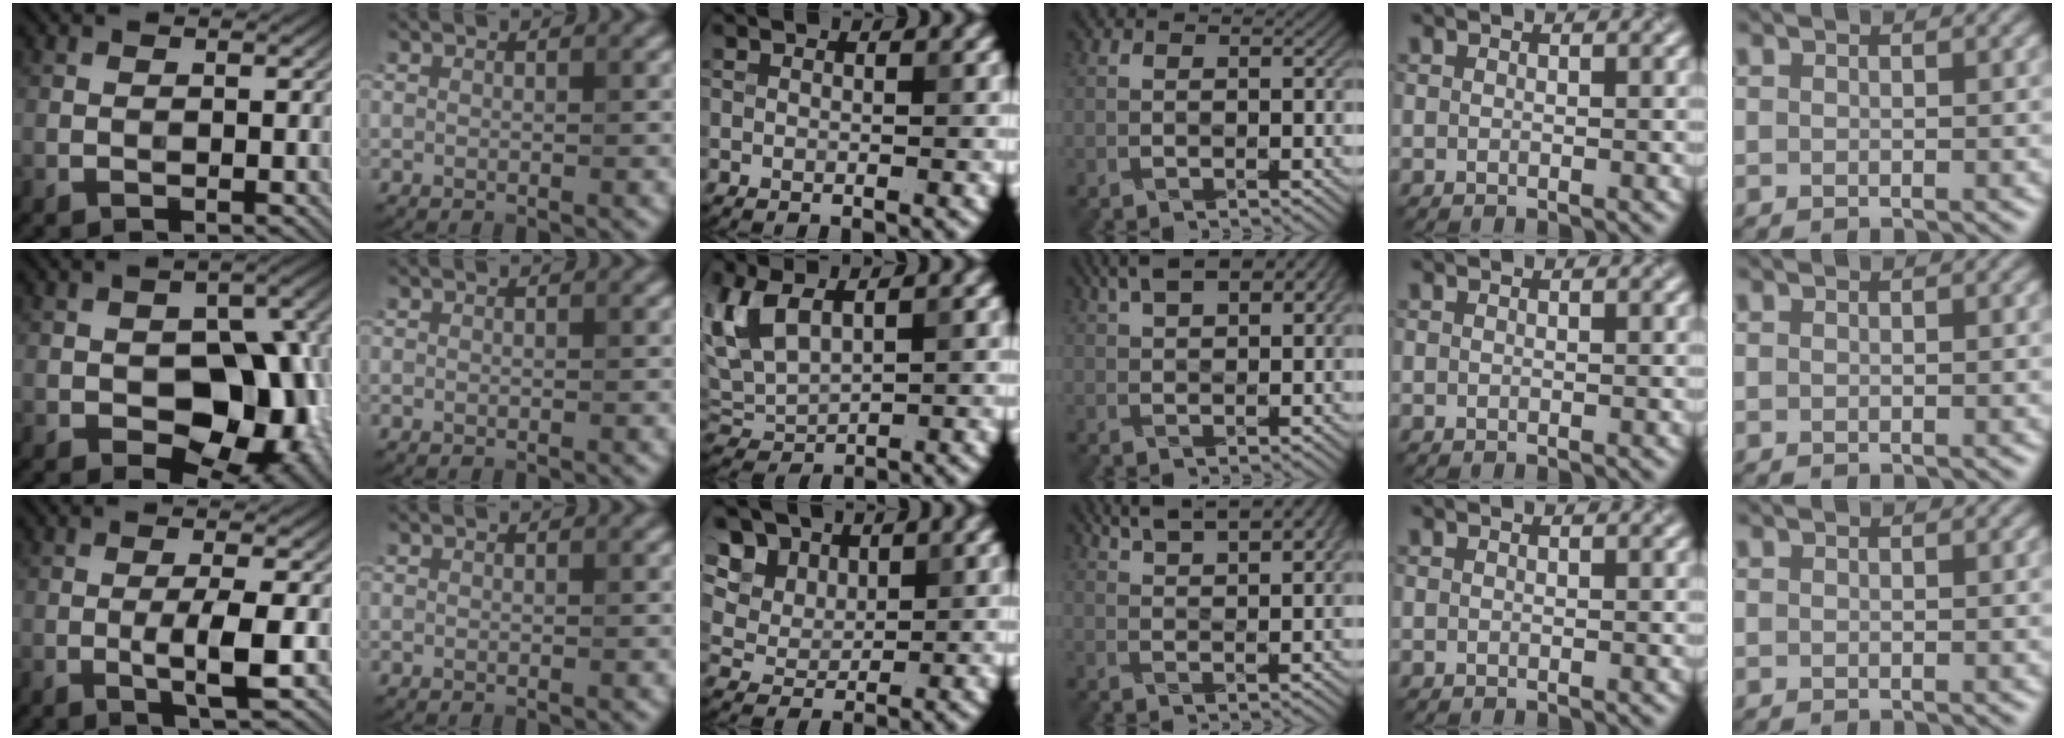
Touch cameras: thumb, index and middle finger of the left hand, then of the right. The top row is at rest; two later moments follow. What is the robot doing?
{"motion": "wrap", "object": "netting"}